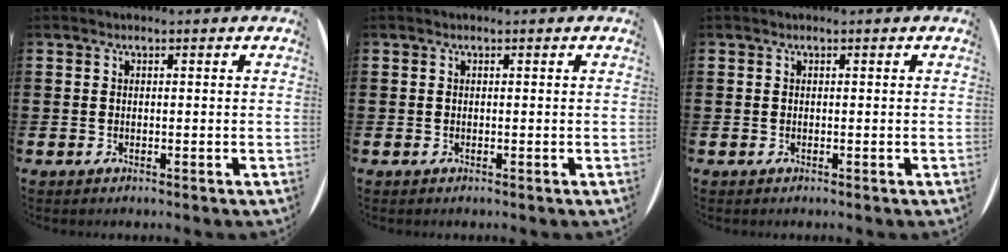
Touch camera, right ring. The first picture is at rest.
{"total": 0.0}
{"total": 0.0}